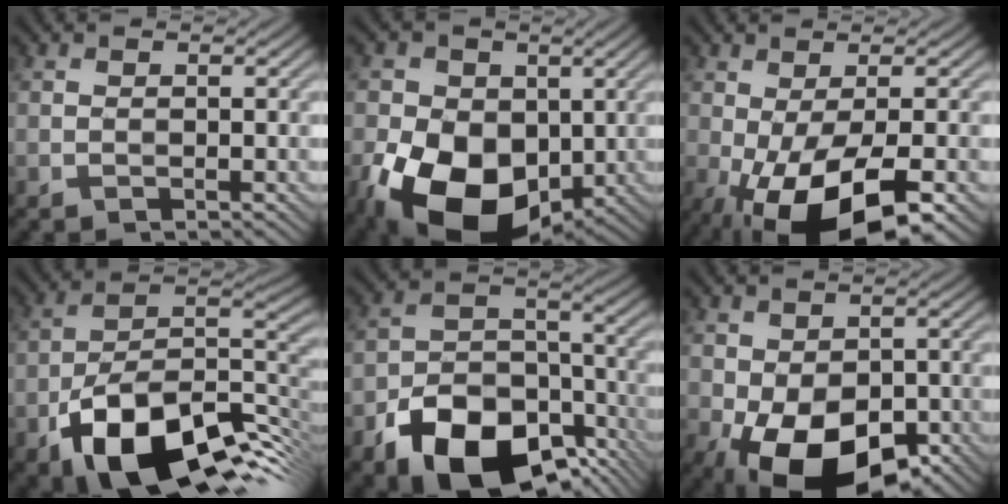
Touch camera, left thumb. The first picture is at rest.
{"total": 14.2, "force": [-3.4, 9.8, 9.7], "torque": [-0.185, -0.025, -0.066]}
{"total": 13.9, "force": [-5.8, 5.4, 11.5], "torque": [-0.202, -0.024, -0.079]}
{"total": 17.1, "force": [-8.8, 8.5, 12.0], "torque": [-0.204, -0.028, -0.143]}
{"total": 15.2, "force": [-9.2, 8.6, 8.5], "torque": [-0.165, -0.034, -0.155]}
{"total": 12.6, "force": [-5.3, 7.2, 8.8], "torque": [-0.143, -0.034, -0.075]}